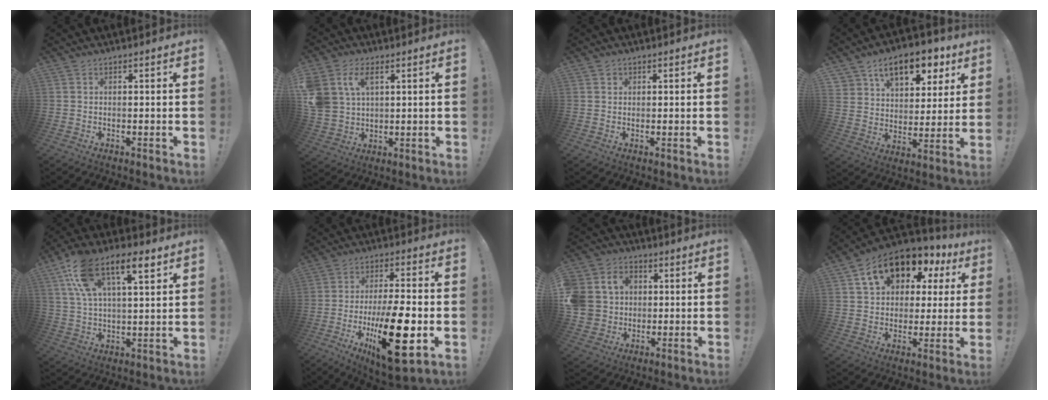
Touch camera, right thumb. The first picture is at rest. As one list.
[{"total": 9.6, "force": [4.3, 6.5, 5.6], "torque": [-0.130, -0.011, 0.086]}, {"total": 1.0, "force": [0.6, 0.8, 0.0], "torque": [0.001, 0.000, 0.011]}, {"total": 13.8, "force": [8.5, 8.4, 6.9], "torque": [-0.099, -0.050, 0.150]}, {"total": 16.0, "force": [8.6, 7.4, 11.4], "torque": [-0.196, -0.019, 0.153]}, {"total": 21.1, "force": [-6.4, 6.8, 18.9], "torque": [-0.306, 0.023, -0.091]}, {"total": 11.8, "force": [0.9, 10.9, 4.5], "torque": [-0.085, 0.012, 0.027]}, {"total": 15.1, "force": [8.4, 9.5, 8.2], "torque": [-0.133, -0.044, 0.151]}]